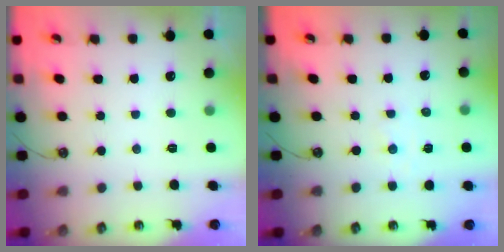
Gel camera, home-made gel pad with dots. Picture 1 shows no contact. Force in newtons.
{"total": 1.4, "press": 1.4, "slide": 0.2}